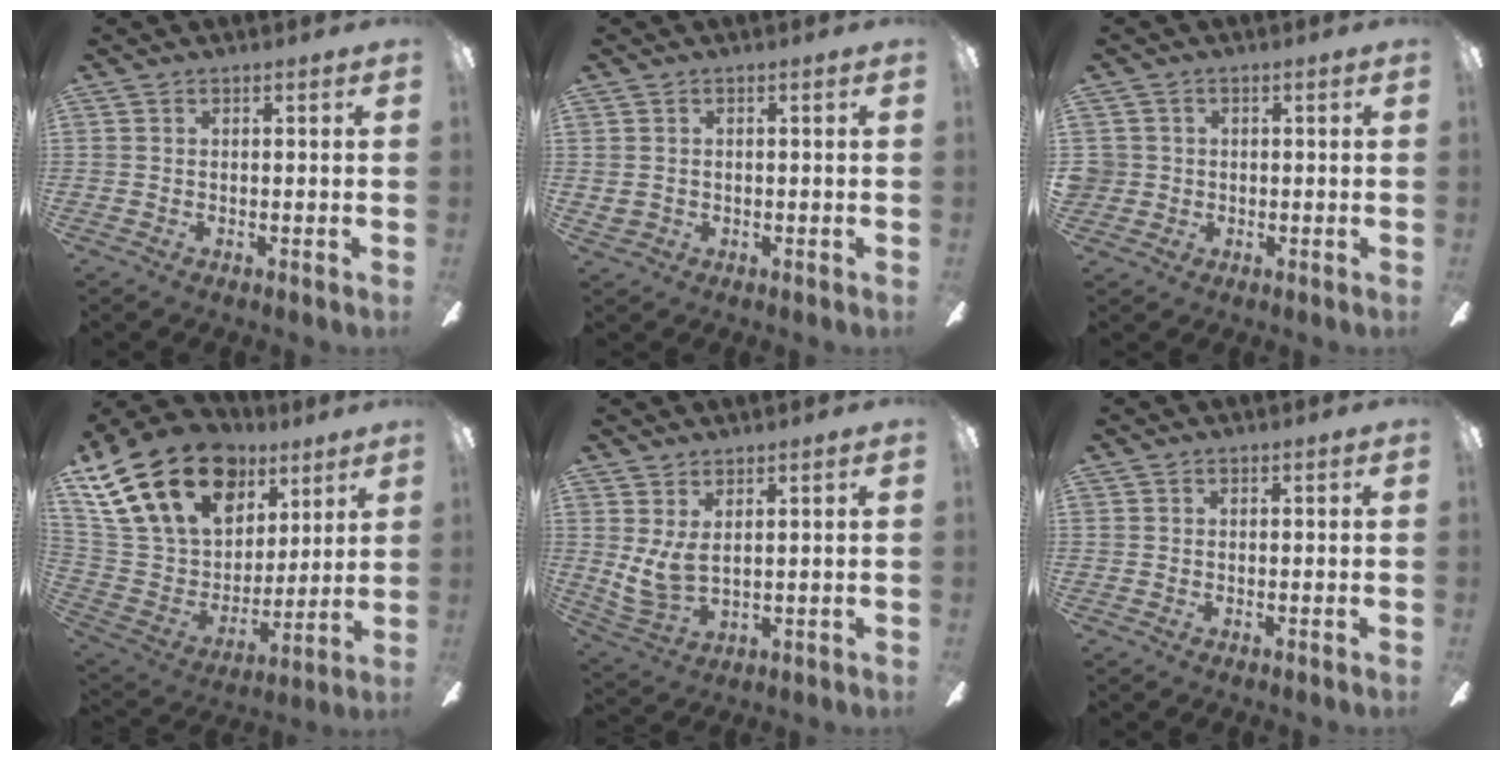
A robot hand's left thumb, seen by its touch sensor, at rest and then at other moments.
{"total": 1.5, "force": [0.2, 1.4, 0.3], "torque": [-0.007, 0.003, 0.002]}
{"total": 3.2, "force": [0.4, 3.2, 0.3], "torque": [-0.015, 0.007, 0.009]}
{"total": 26.1, "force": [14.7, 16.2, 14.3], "torque": [-0.288, -0.068, 0.282]}
{"total": 6.3, "force": [2.7, 3.3, 4.6], "torque": [-0.109, -0.014, 0.052]}
{"total": 0.0}